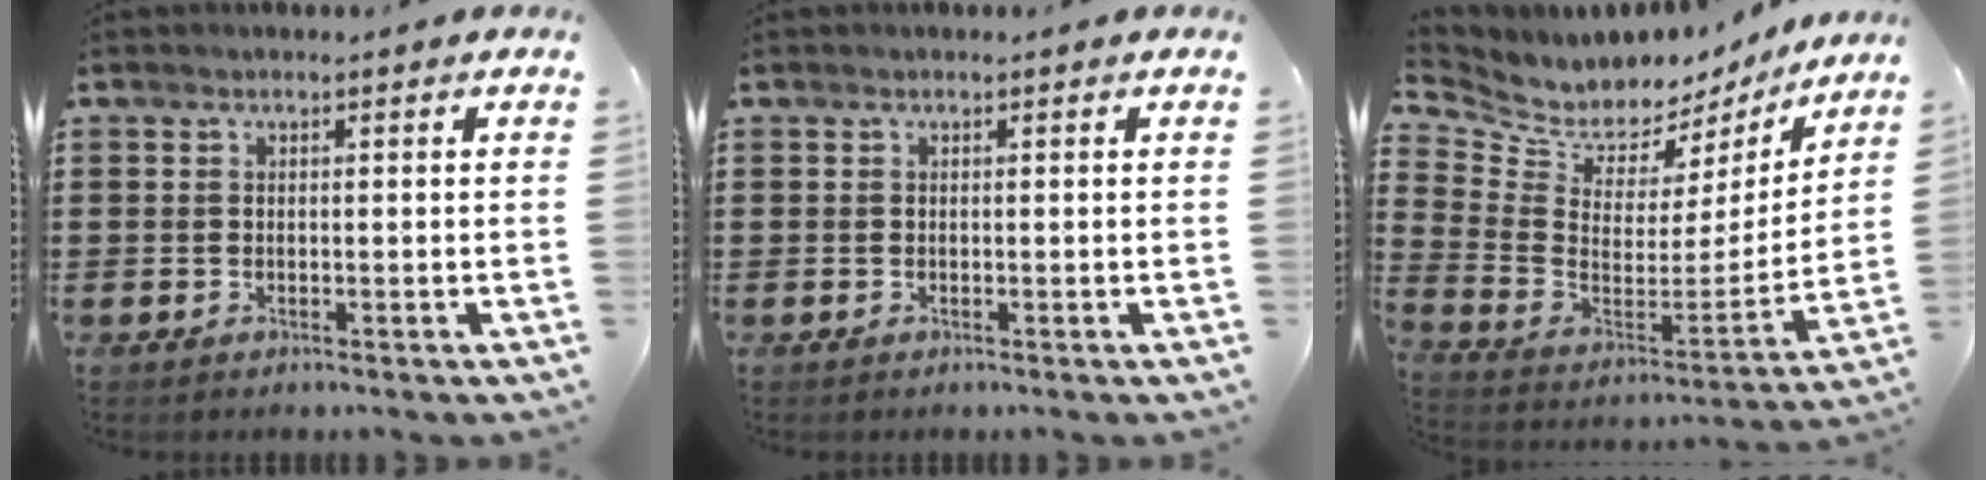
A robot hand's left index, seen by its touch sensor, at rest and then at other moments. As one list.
[{"total": 0.0}, {"total": 5.8, "force": [5.1, 2.7, 0.2], "torque": [-0.046, -0.055, 0.089]}]